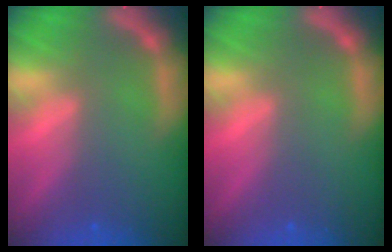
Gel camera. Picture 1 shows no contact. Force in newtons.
{"total": 0.0}